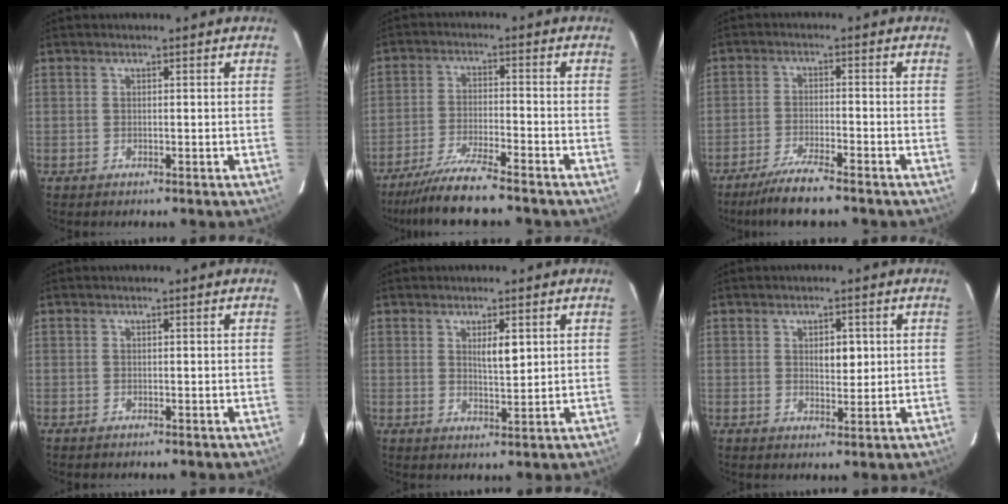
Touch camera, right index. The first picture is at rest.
{"total": 8.2, "force": [-7.0, -0.5, 4.2], "torque": [-0.073, -0.028, -0.125]}
{"total": 7.0, "force": [-5.7, -0.1, 4.1], "torque": [-0.074, -0.020, -0.100]}
{"total": 0.0}
{"total": 3.3, "force": [1.3, 0.8, 3.0], "torque": [-0.050, -0.004, 0.022]}
{"total": 3.3, "force": [0.8, 1.7, 2.7], "torque": [-0.038, -0.001, 0.015]}